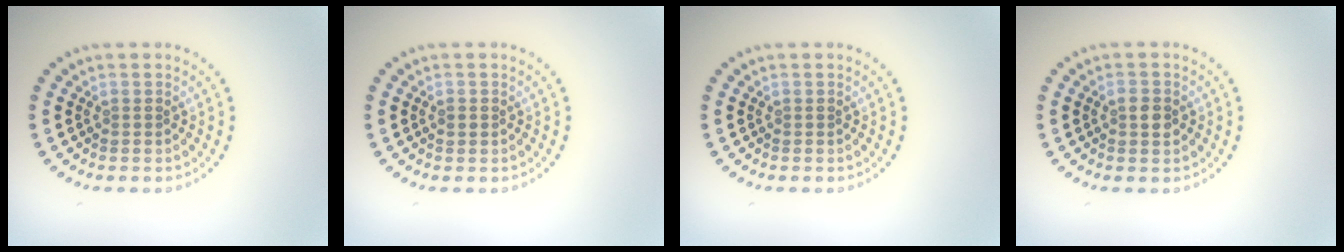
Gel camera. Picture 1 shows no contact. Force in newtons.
{"total": 1.0, "press": 1.0, "slide": 0.2}
{"total": 0.0}
{"total": 2.1, "press": 2.1, "slide": 0.1}